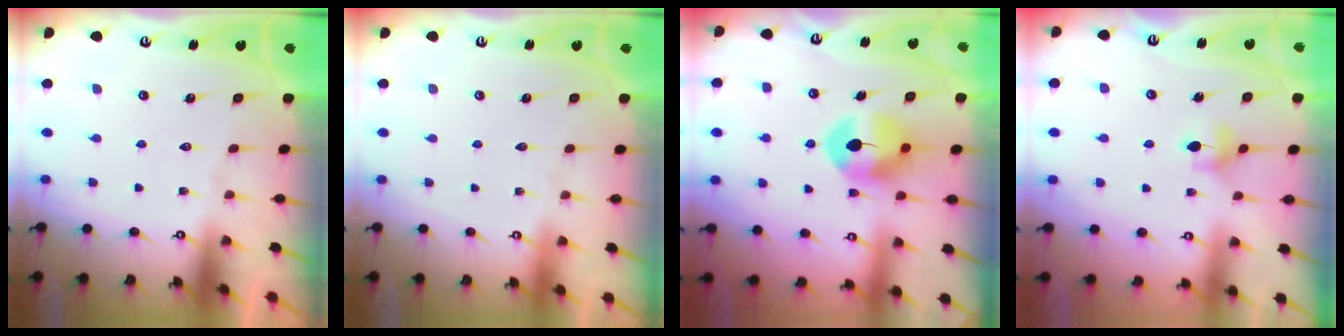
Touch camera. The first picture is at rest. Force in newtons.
{"total": 0.0}
{"total": 8.5, "press": 8.5, "slide": 1.0}
{"total": 5.3, "press": 5.2, "slide": 0.8}